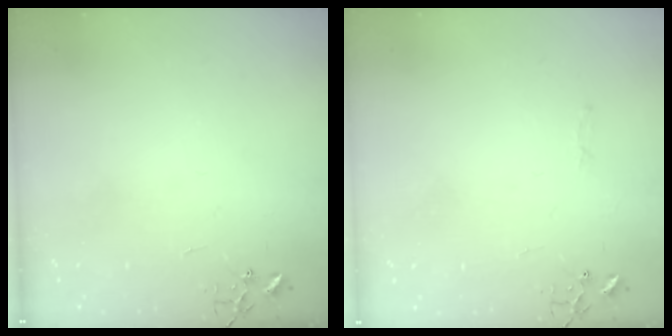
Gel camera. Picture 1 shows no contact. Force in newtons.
{"total": 2.8, "press": 2.8, "slide": 0.4}